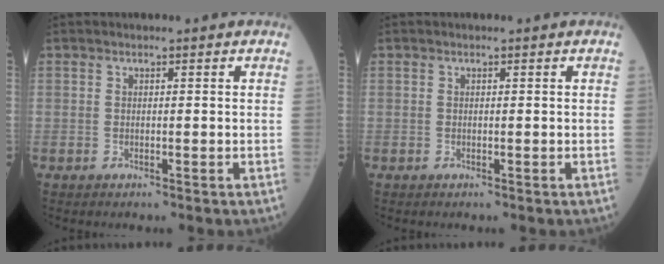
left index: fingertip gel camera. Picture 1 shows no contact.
{"total": 0.0}